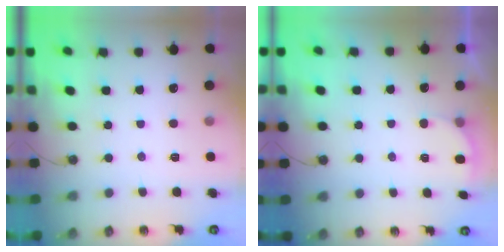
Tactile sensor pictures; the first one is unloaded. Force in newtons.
{"total": 2.4, "press": 2.2, "slide": 1.0}